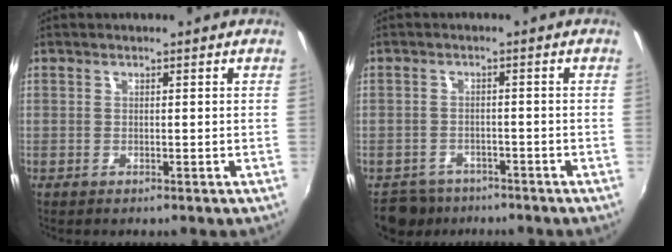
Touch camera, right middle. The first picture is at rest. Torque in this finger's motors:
{"motor_torque": [0.12, -0.16, -0.06, -0.01]}